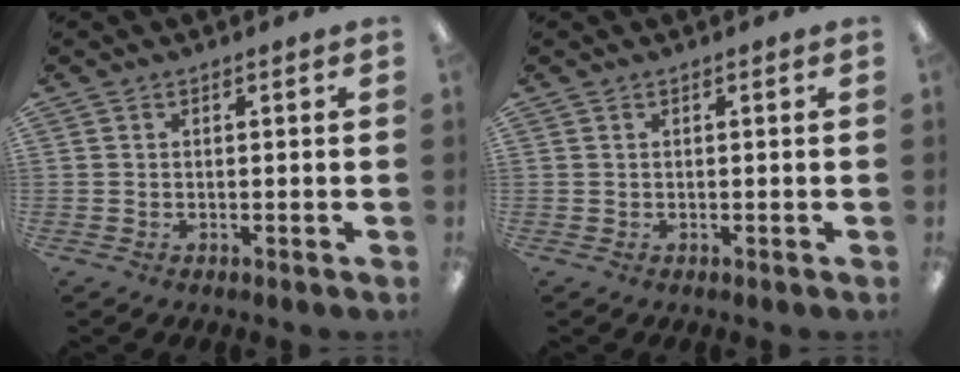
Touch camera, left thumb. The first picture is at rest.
{"total": 0.0}